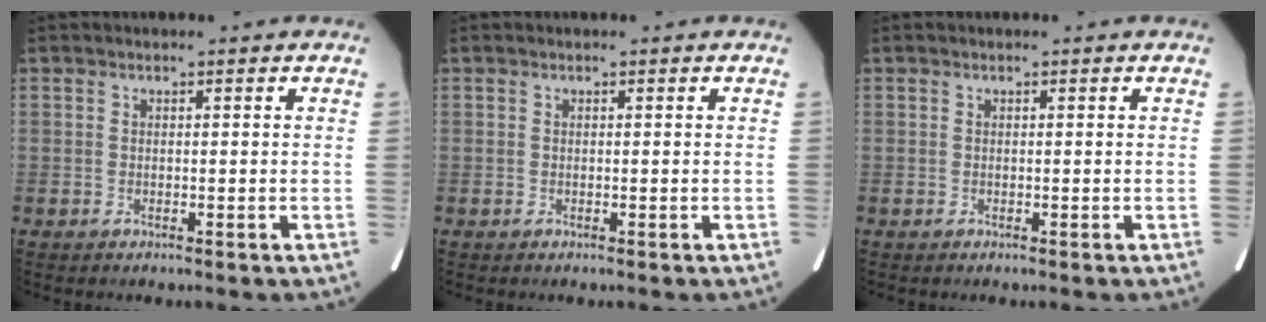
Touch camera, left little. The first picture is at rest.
{"total": 0.0}
{"total": 0.0}